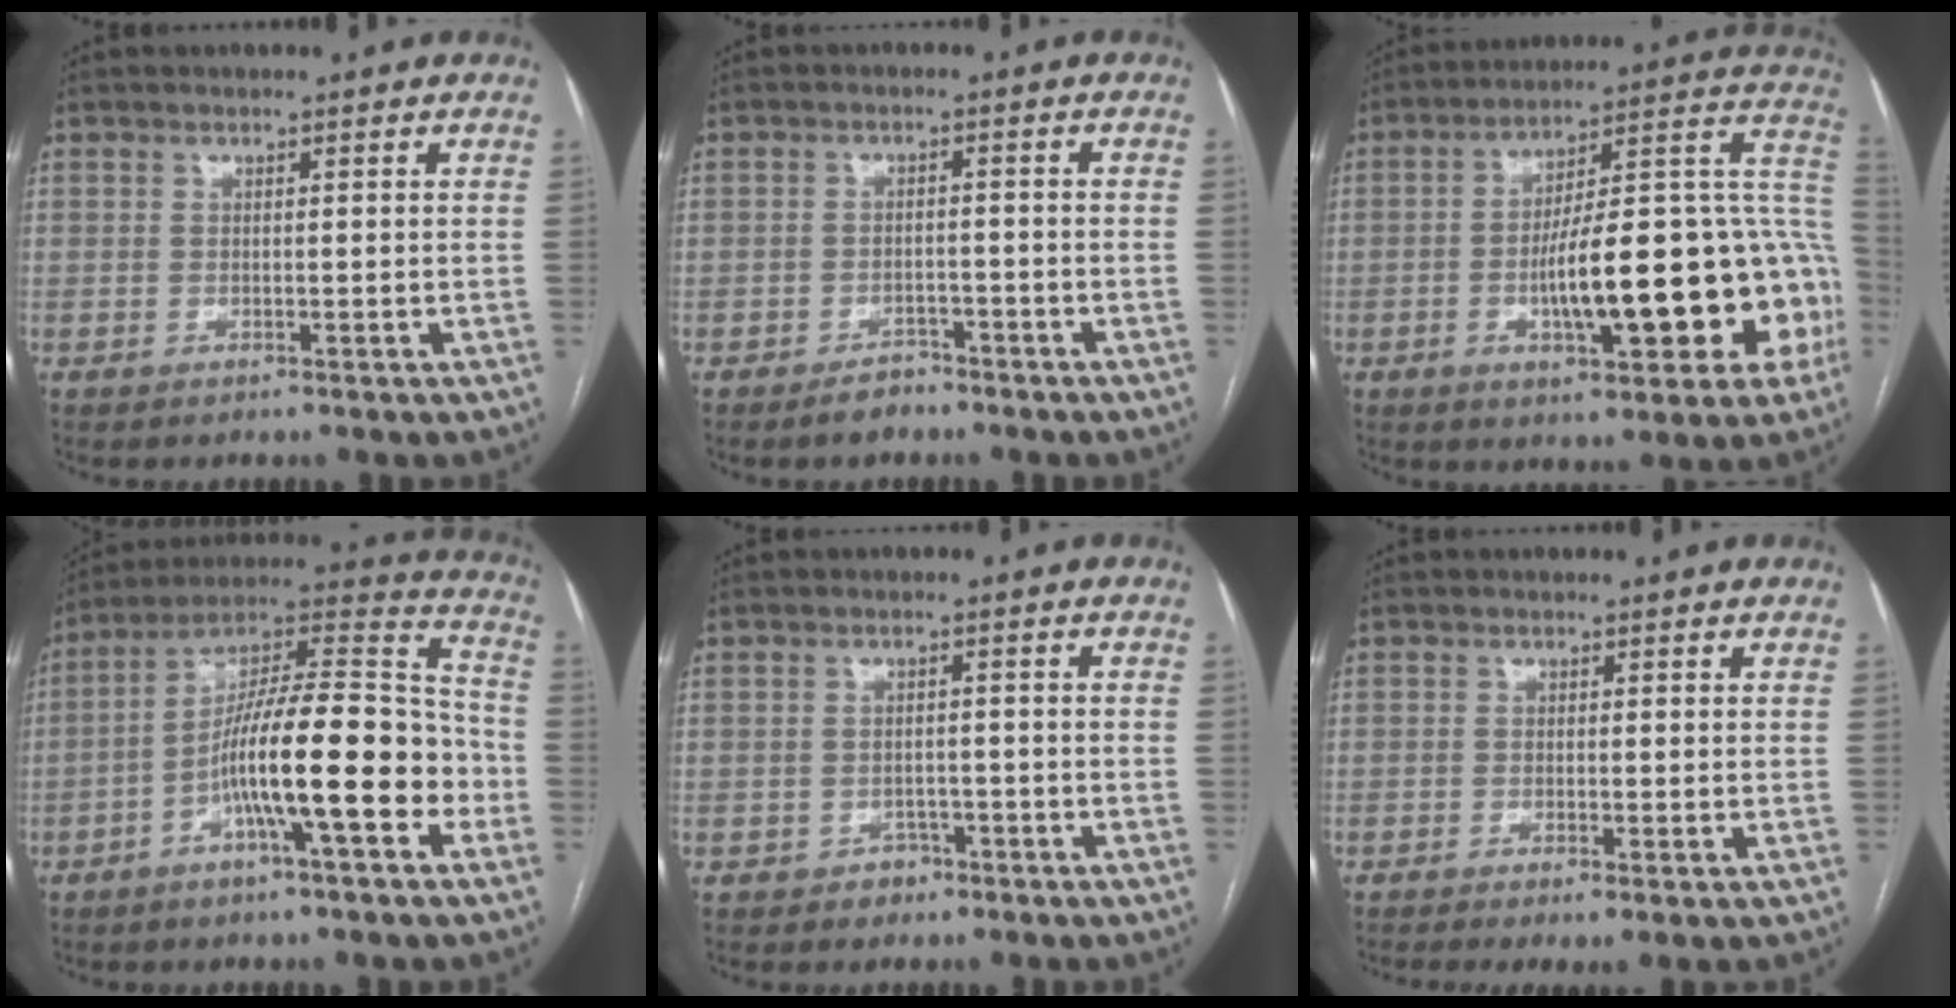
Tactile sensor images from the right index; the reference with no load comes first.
{"total": 3.1, "force": [-2.5, 1.5, 1.0], "torque": [-0.016, 0.004, -0.036]}
{"total": 24.0, "force": [-5.4, 6.1, 22.6], "torque": [-0.261, 0.037, -0.068]}
{"total": 18.5, "force": [-5.8, 2.8, 17.4], "torque": [-0.288, 0.020, -0.098]}
{"total": 2.4, "force": [-1.6, 1.8, 0.4], "torque": [-0.006, 0.008, -0.021]}
{"total": 3.2, "force": [-1.8, 0.5, 2.6], "torque": [-0.044, -0.009, -0.030]}